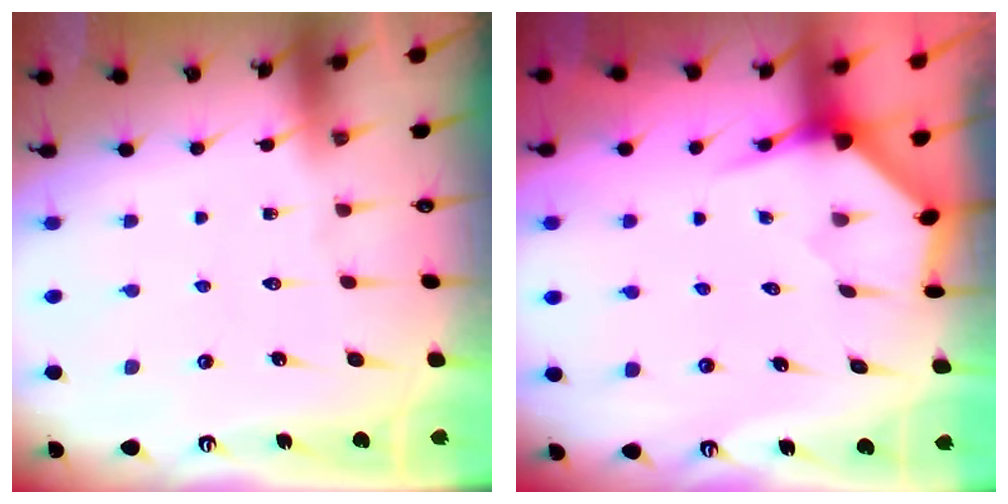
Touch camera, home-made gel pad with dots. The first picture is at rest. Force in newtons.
{"total": 3.9, "press": 3.9, "slide": 0.3}